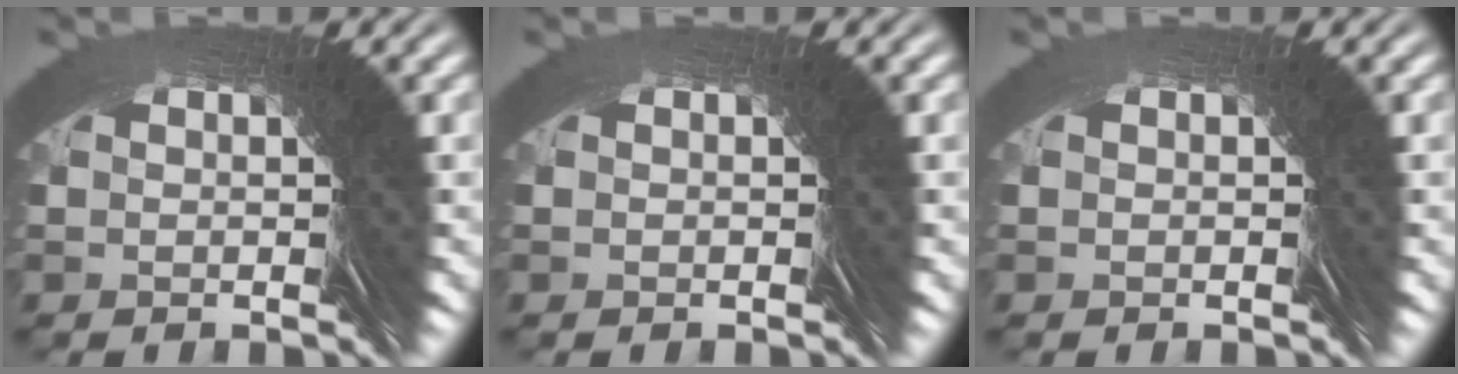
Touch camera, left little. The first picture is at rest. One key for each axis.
{"total": 0.0}
{"total": 0.0}